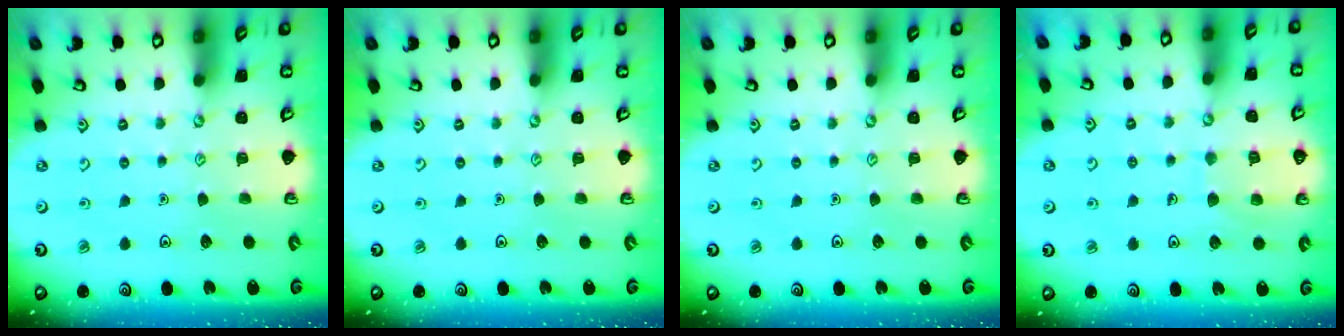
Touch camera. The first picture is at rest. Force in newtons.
{"total": 0.0}
{"total": 0.0}
{"total": 7.1, "press": 7.1, "slide": 0.5}